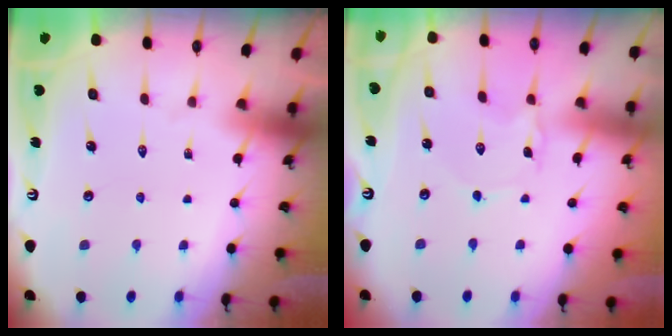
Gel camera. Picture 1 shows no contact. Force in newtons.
{"total": 2.0, "press": 2.0, "slide": 0.4}